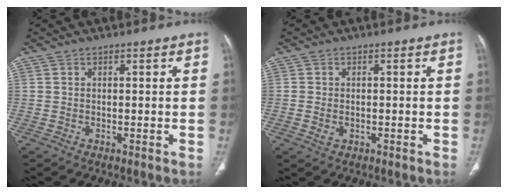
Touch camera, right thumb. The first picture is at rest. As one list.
[{"total": 1.9, "force": [-0.4, 1.3, 1.2], "torque": [-0.024, 0.003, -0.003]}]